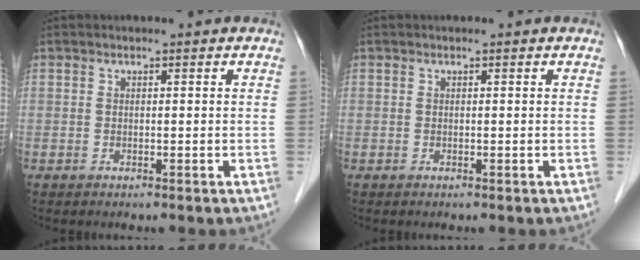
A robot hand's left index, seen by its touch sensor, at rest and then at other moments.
{"total": 0.0}